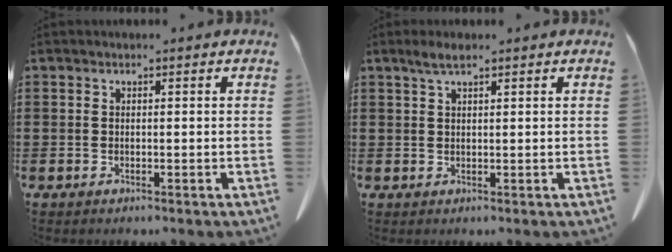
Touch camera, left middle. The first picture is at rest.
{"total": 2.2, "force": [1.4, 0.4, 1.7], "torque": [-0.035, 0.003, 0.024]}